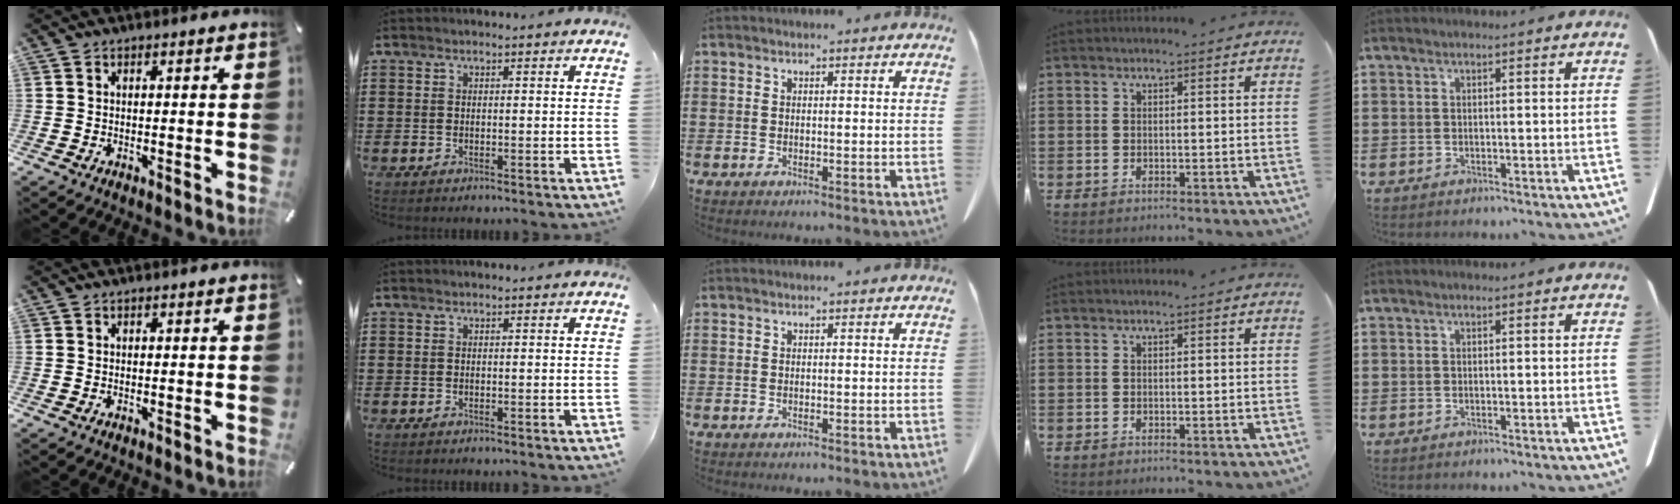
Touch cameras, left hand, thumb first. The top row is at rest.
{}